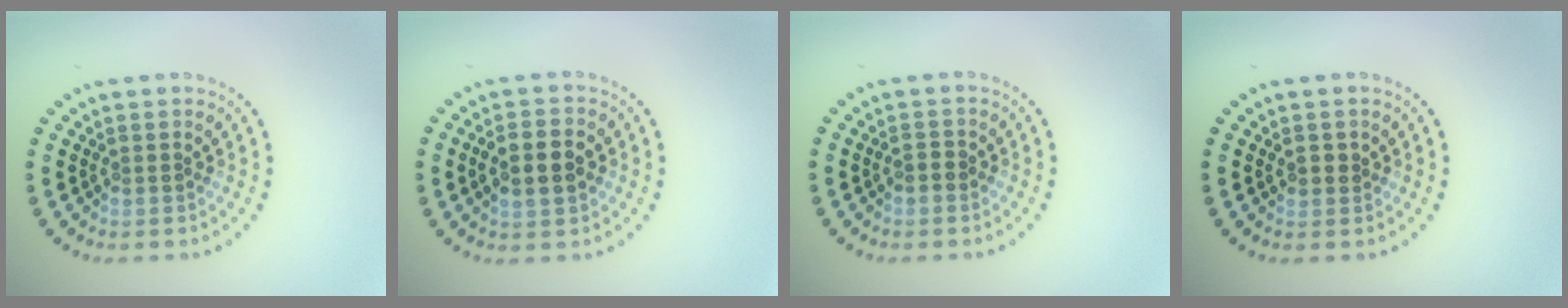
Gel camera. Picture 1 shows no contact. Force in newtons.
{"total": 3.9, "press": 3.9, "slide": 0.4}
{"total": 0.6, "press": 0.5, "slide": 0.3}
{"total": 0.7, "press": 0.6, "slide": 0.3}